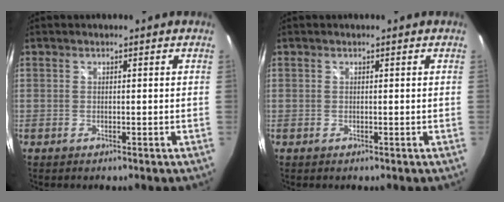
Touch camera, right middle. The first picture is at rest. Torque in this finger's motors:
{"motor_torque": [-0.09, 0.09, 0.00, 0.01]}